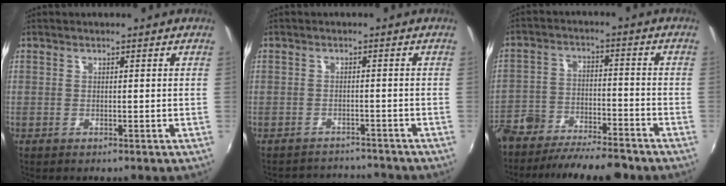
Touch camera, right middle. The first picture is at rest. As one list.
[{"total": 6.2, "force": [-5.6, 2.6, 0.4], "torque": [-0.017, 0.024, -0.081]}, {"total": 16.7, "force": [-13.8, 5.3, 7.8], "torque": [-0.176, -0.017, -0.219]}]